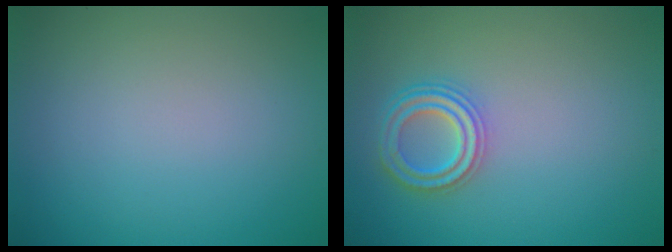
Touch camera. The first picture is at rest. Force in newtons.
{"total": 3.7, "press": 3.4, "slide": 1.5}